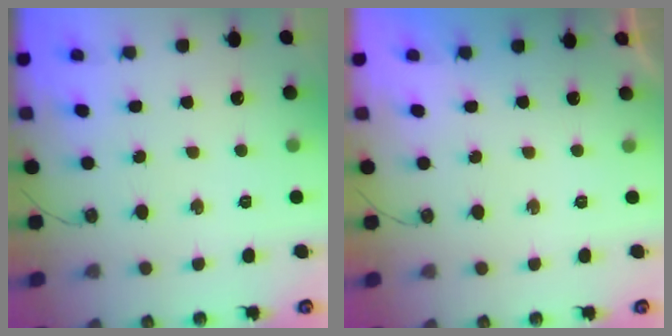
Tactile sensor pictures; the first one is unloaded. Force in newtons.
{"total": 0.0}